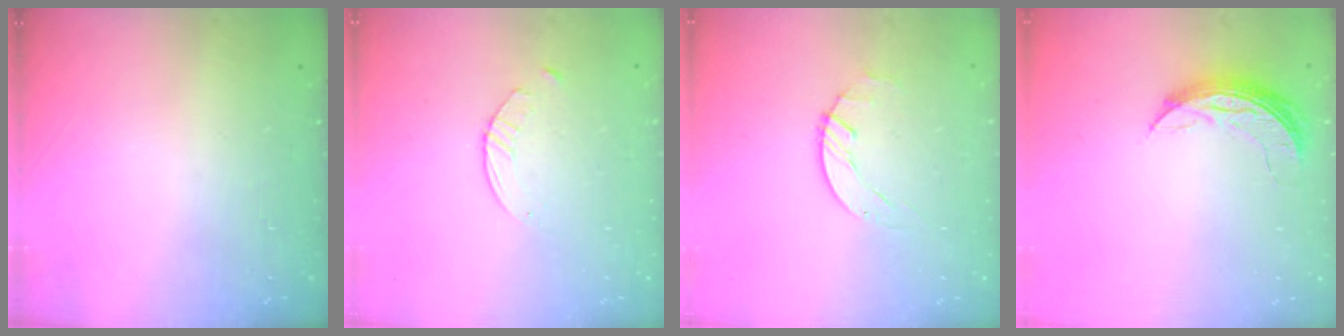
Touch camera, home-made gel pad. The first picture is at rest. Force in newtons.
{"total": 2.0, "press": 2.0, "slide": 0.3}
{"total": 0.6, "press": 0.6, "slide": 0.1}
{"total": 7.2, "press": 7.2, "slide": 0.7}